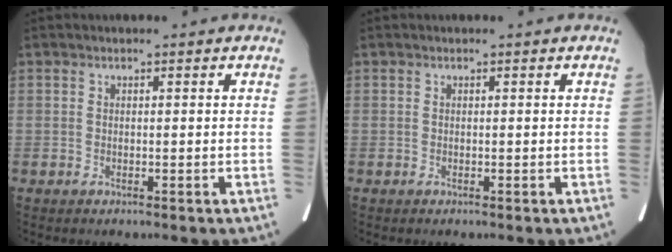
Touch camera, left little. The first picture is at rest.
{"total": 0.0}